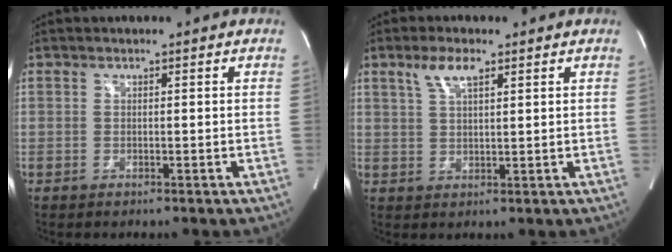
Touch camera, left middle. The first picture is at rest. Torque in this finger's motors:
{"motor_torque": [0.22, 0.00, 0.02, 0.02]}